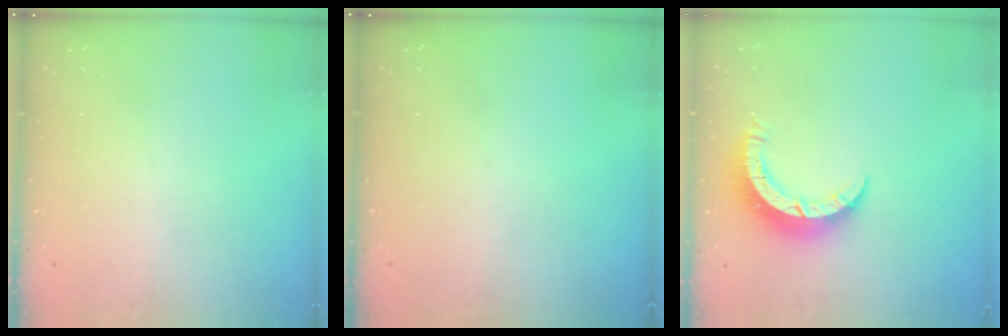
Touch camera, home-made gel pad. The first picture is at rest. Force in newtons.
{"total": 0.0}
{"total": 7.1, "press": 7.1, "slide": 0.4}